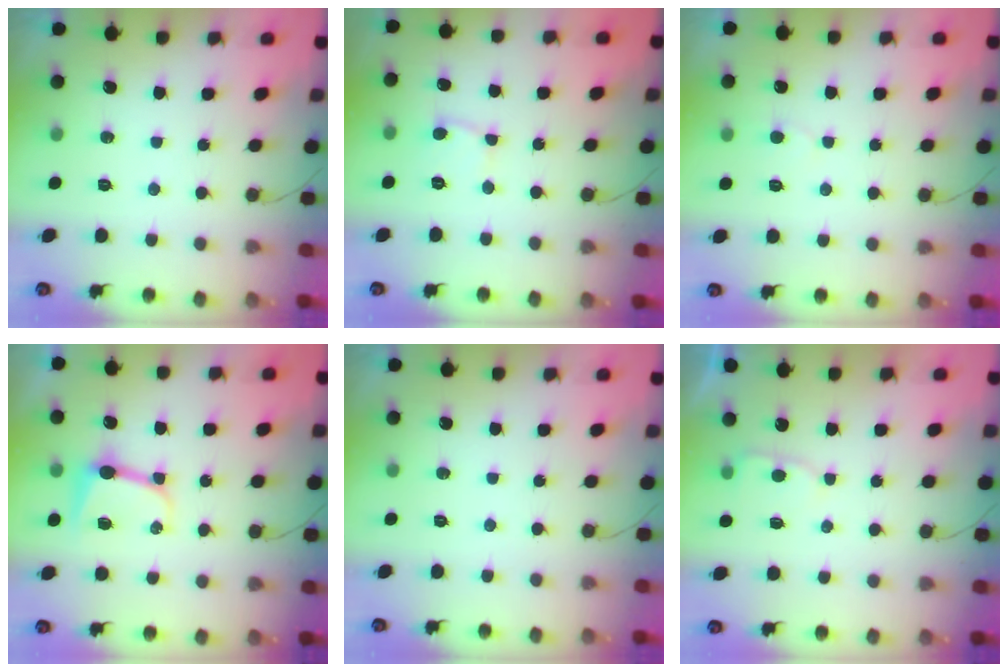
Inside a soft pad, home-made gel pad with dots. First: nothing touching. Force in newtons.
{"total": 2.7, "press": 2.7, "slide": 0.2}
{"total": 3.8, "press": 3.8, "slide": 0.3}
{"total": 7.9, "press": 7.9, "slide": 0.7}
{"total": 0.0}
{"total": 3.5, "press": 3.5, "slide": 0.3}